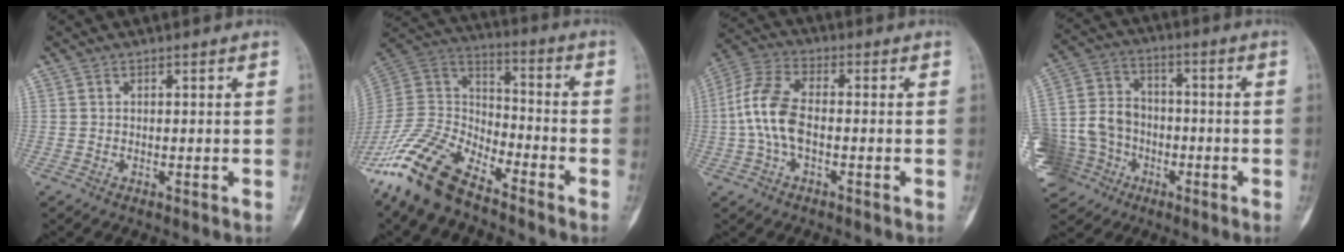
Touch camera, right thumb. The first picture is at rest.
{"total": 16.9, "force": [-12.8, 6.9, 8.6], "torque": [-0.168, 0.068, -0.253]}
{"total": 10.0, "force": [-1.1, 5.2, 8.4], "torque": [-0.189, 0.030, -0.027]}
{"total": 18.4, "force": [-7.0, 15.0, 7.9], "torque": [-0.174, 0.048, -0.119]}